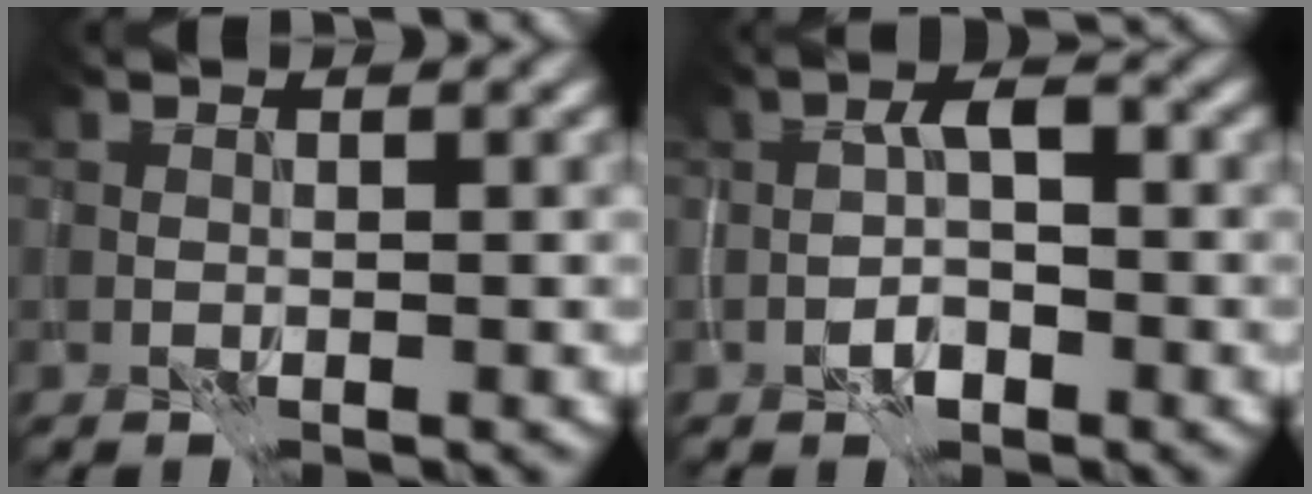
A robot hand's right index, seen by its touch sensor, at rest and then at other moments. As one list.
[{"total": 2.3, "force": [-0.9, 1.1, 1.8], "torque": [-0.036, 0.006, -0.022]}]